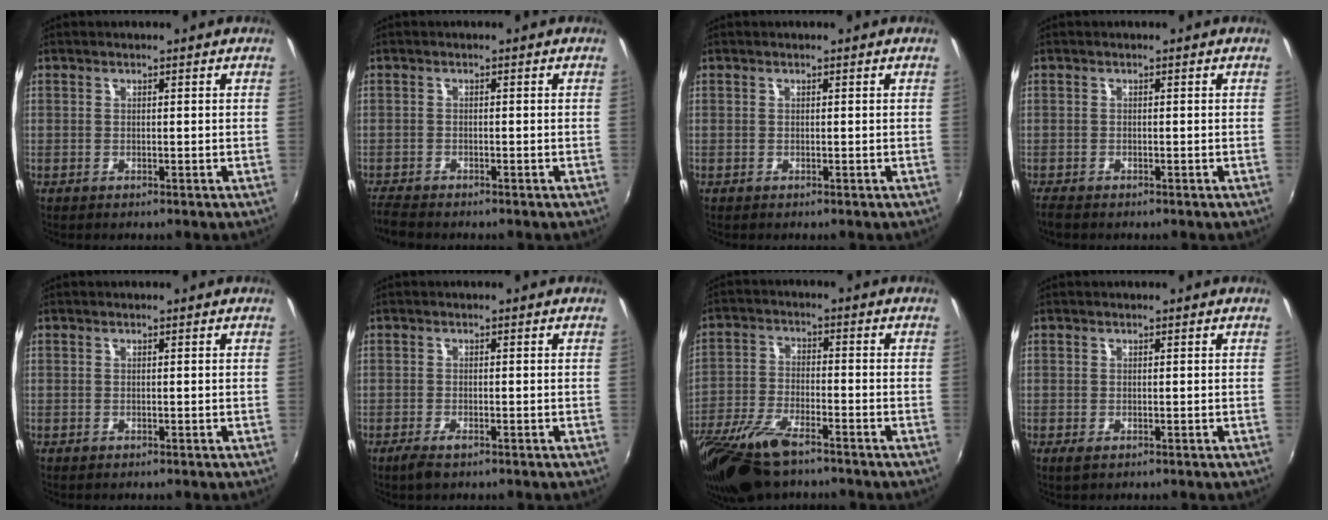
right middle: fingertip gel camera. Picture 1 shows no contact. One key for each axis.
{"total": 3.3, "fx": -3.1, "fy": 0.4, "fz": 1.0, "tx": -0.031, "ty": -0.018, "tz": -0.063}
{"total": 0.0}
{"total": 2.2, "fx": -1.9, "fy": 0.7, "fz": 0.9, "tx": -0.020, "ty": -0.013, "tz": -0.036}
{"total": 0.0}
{"total": 2.8, "fx": -1.9, "fy": 0.9, "fz": 1.9, "tx": -0.044, "ty": -0.008, "tz": -0.037}
{"total": 16.1, "fx": -12.1, "fy": 4.8, "fz": 9.5, "tx": -0.211, "ty": -0.041, "tz": -0.229}
{"total": 0.7, "fx": -0.1, "fy": 0.3, "fz": 0.7, "tx": -0.015, "ty": -0.002, "tz": -0.003}